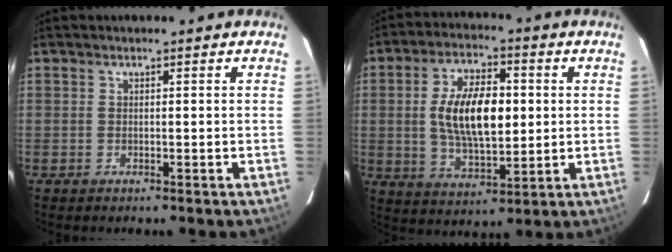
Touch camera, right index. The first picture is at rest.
{"total": 13.8, "force": [1.1, 6.3, 12.2], "torque": [-0.226, 0.006, 0.025]}